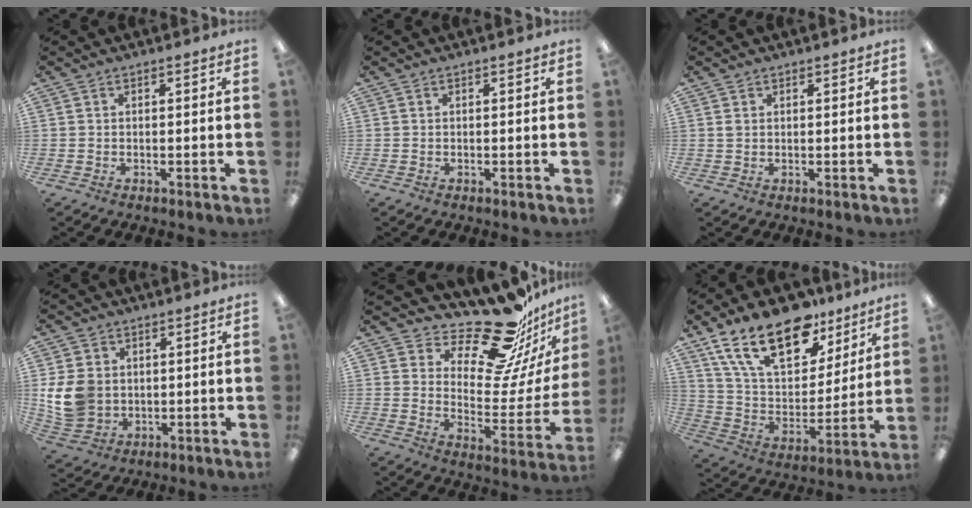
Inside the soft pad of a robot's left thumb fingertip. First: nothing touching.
{"total": 0.0}
{"total": 0.9, "force": [0.6, 0.7, 0.1], "torque": [-0.002, 0.001, 0.011]}
{"total": 10.8, "force": [1.1, 9.3, 5.4], "torque": [-0.117, 0.010, 0.025]}
{"total": 21.5, "force": [17.5, 6.9, 10.3], "torque": [-0.146, -0.135, 0.292]}
{"total": 22.7, "force": [14.6, 11.2, 13.4], "torque": [-0.252, -0.070, 0.261]}